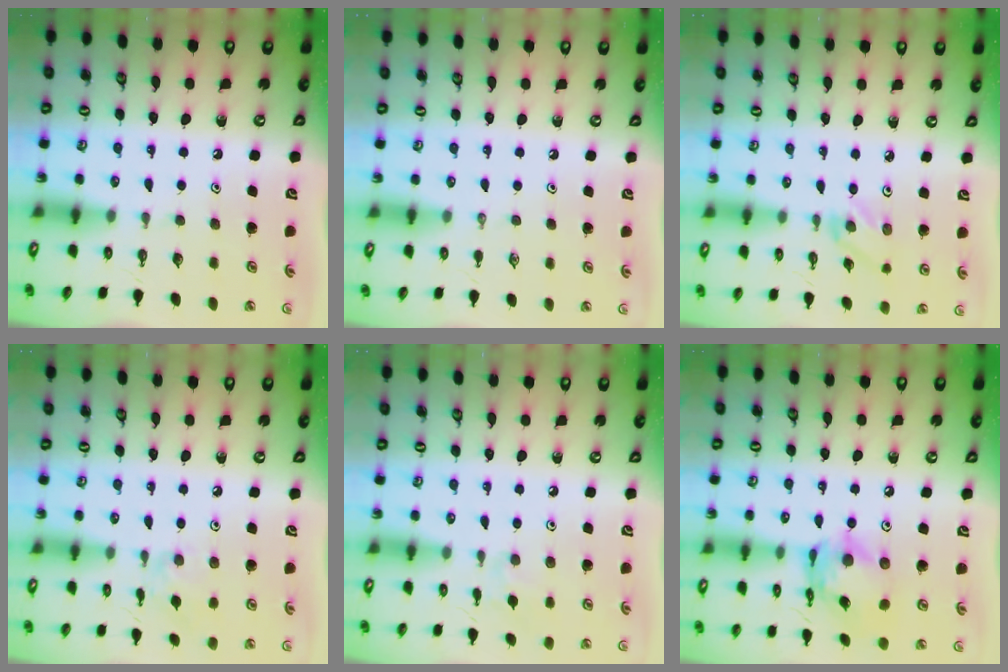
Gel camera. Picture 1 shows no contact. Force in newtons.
{"total": 0.0}
{"total": 2.2, "press": 2.2, "slide": 0.3}
{"total": 2.4, "press": 2.3, "slide": 0.5}
{"total": 4.5, "press": 4.4, "slide": 0.7}
{"total": 13.5, "press": 13.4, "slide": 1.4}